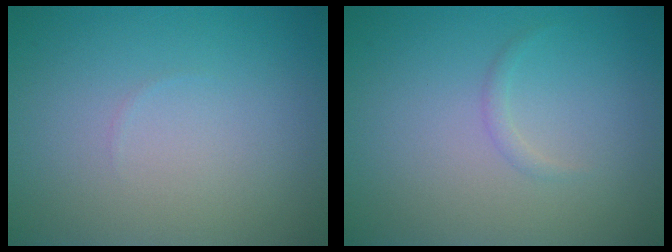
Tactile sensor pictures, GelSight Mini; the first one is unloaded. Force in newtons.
{"total": 0.7, "press": 0.7, "slide": 0.0}